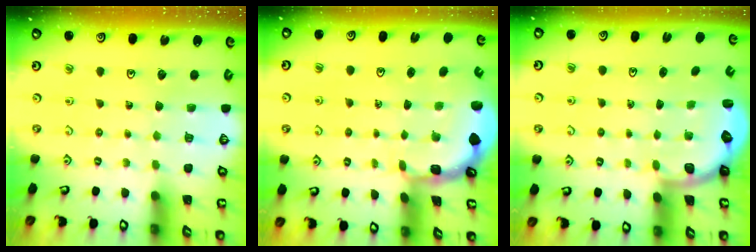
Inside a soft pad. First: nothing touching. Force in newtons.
{"total": 1.5, "press": 1.2, "slide": 0.7}
{"total": 2.5, "press": 2.1, "slide": 1.3}